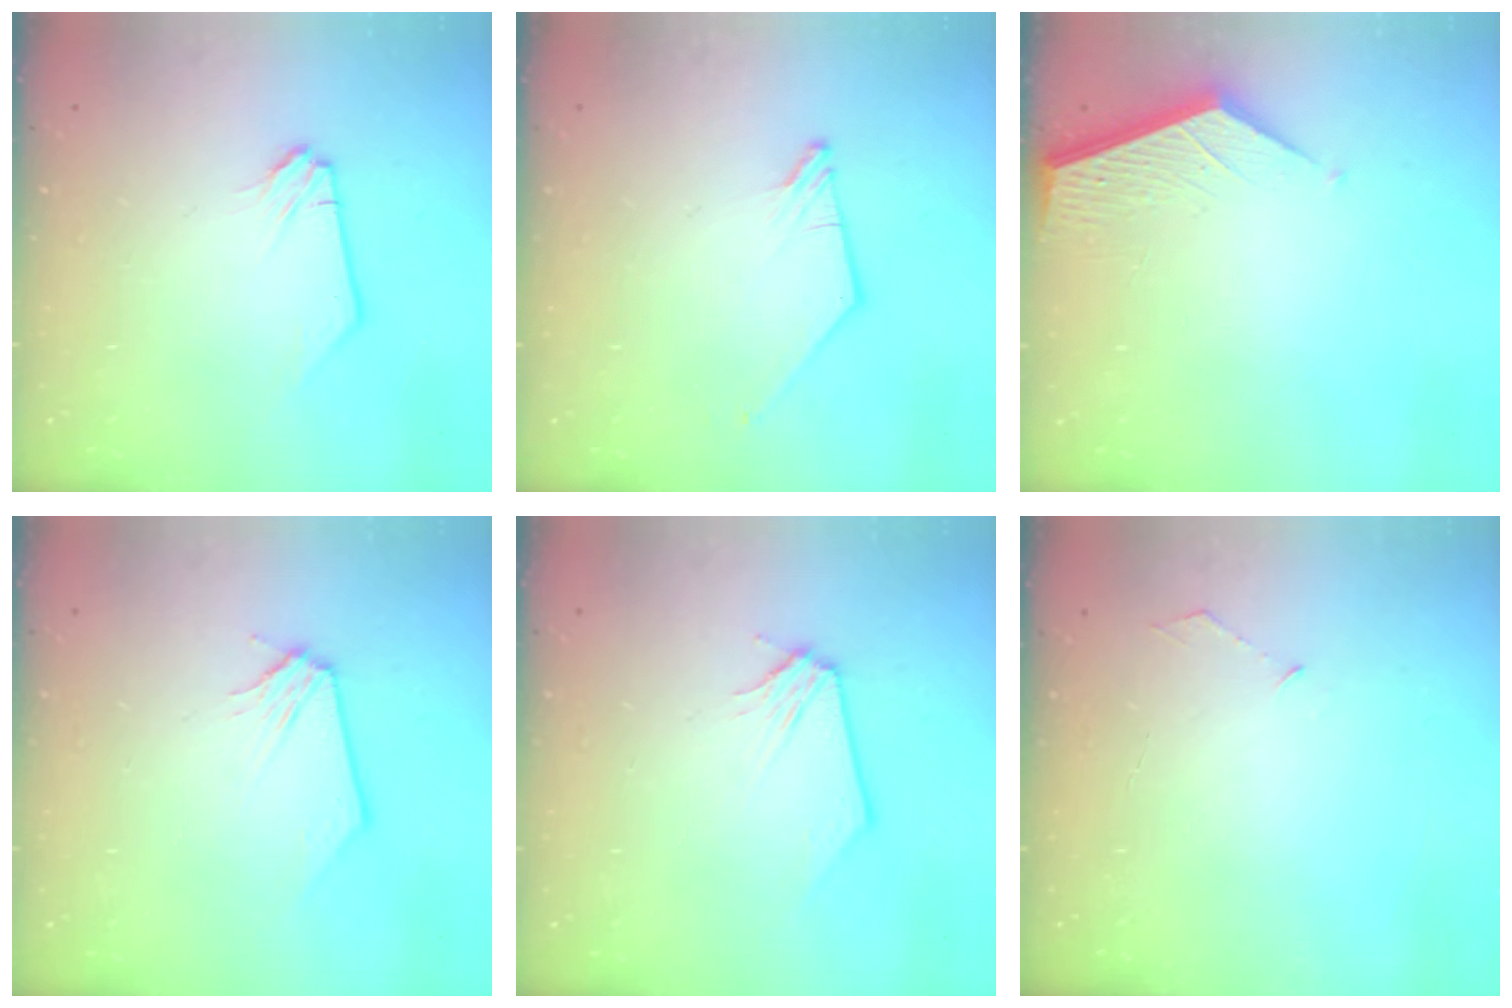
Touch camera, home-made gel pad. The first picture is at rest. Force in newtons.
{"total": 0.8, "press": 0.8, "slide": 0.2}
{"total": 3.7, "press": 3.7, "slide": 0.4}
{"total": 0.0}
{"total": 0.0}
{"total": 4.0, "press": 4.0, "slide": 0.5}